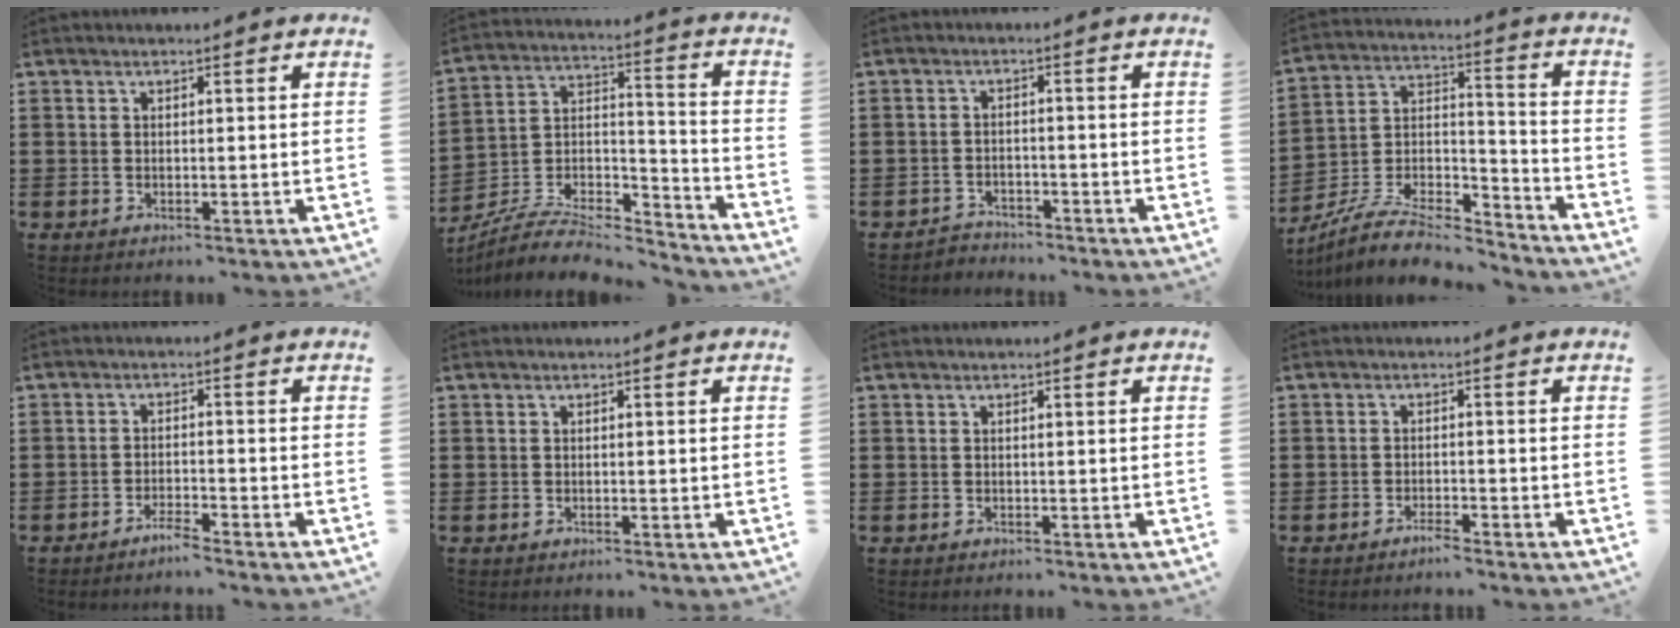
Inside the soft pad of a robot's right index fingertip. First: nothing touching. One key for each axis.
{"total": 7.8, "fx": -7.0, "fy": 2.0, "fz": 2.9, "tx": -0.054, "ty": 0.005, "tz": -0.138}
{"total": 2.4, "fx": -2.3, "fy": 0.5, "fz": -0.2, "tx": -0.005, "ty": 0.002, "tz": -0.052}
{"total": 8.8, "fx": -8.0, "fy": 2.0, "fz": 3.1, "tx": -0.061, "ty": 0.012, "tz": -0.158}
{"total": 2.0, "fx": -1.9, "fy": -0.1, "fz": 0.6, "tx": -0.013, "ty": 0.000, "tz": -0.036}
{"total": 0.0}
{"total": 0.0}
{"total": 1.4, "fx": -1.3, "fy": 0.0, "fz": 0.4, "tx": -0.011, "ty": -0.002, "tz": -0.023}